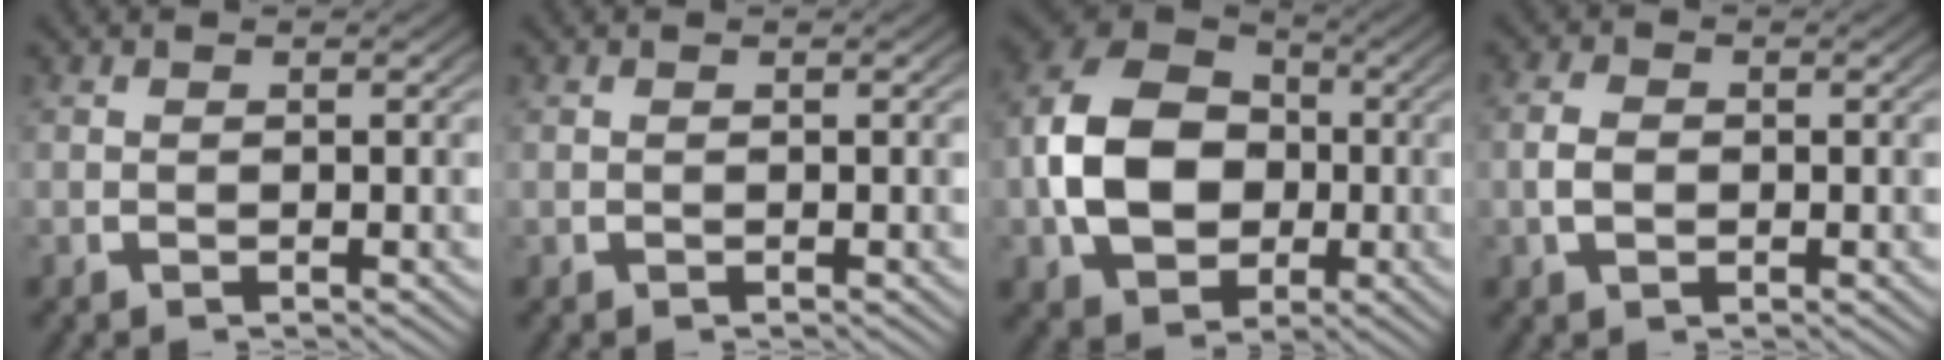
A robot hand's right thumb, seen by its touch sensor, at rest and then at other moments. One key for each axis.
{"total": 0.0}
{"total": 13.6, "fx": 0.0, "fy": 10.4, "fz": 8.7, "tx": -0.195, "ty": -0.031, "tz": 0.011}
{"total": 2.2, "fx": -0.3, "fy": 1.6, "fz": 1.5, "tx": -0.035, "ty": -0.007, "tz": -0.003}